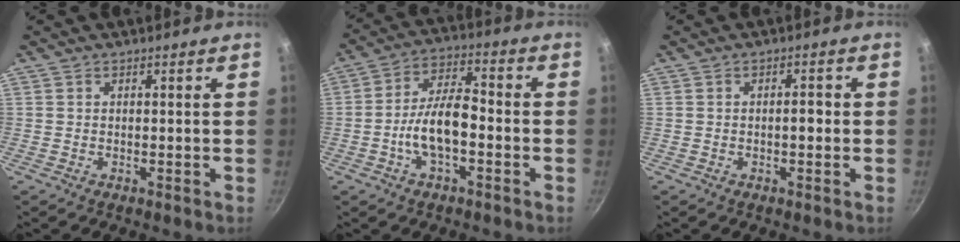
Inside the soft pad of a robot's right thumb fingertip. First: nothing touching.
{"total": 10.3, "force": [-2.8, 4.7, 8.7], "torque": [-0.147, 0.039, -0.058]}
{"total": 2.2, "force": [-0.4, 1.0, 1.9], "torque": [-0.024, 0.009, -0.006]}